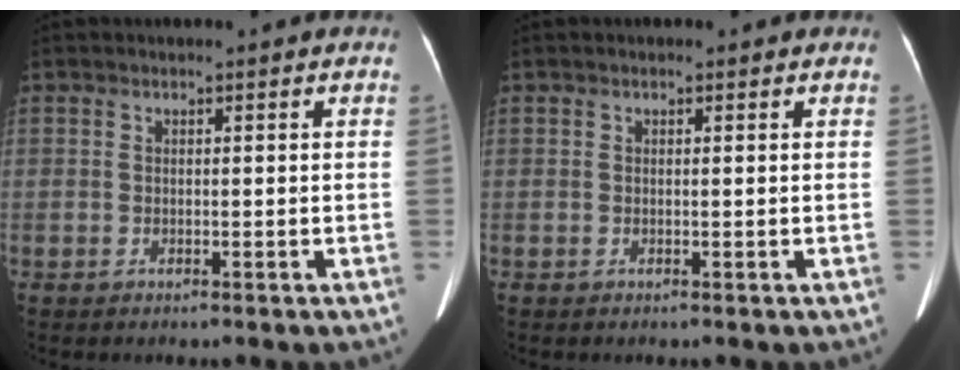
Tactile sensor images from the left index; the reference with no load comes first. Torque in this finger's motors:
{"motor_torque": [-0.16, -0.16, -0.07, 0.01]}